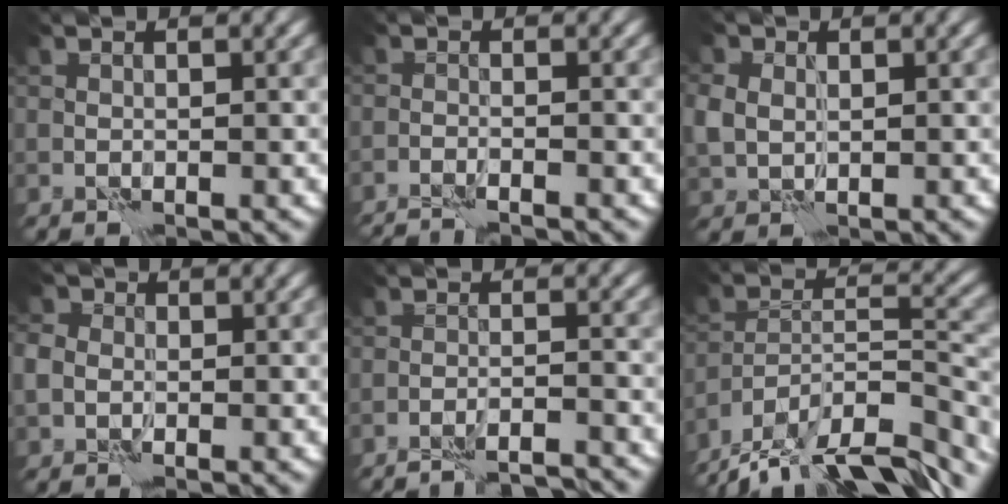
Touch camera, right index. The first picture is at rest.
{"total": 3.1, "force": [-3.0, 0.1, 0.8], "torque": [-0.017, -0.001, -0.047]}
{"total": 2.4, "force": [0.6, 1.9, 1.3], "torque": [-0.035, 0.003, 0.007]}
{"total": 2.8, "force": [-0.1, 2.4, 1.4], "torque": [-0.019, 0.004, -0.012]}
{"total": 7.7, "force": [-7.4, 1.1, 1.9], "torque": [-0.018, 0.013, -0.097]}
{"total": 15.6, "force": [-13.6, 4.4, 6.3], "torque": [-0.104, 0.002, -0.199]}